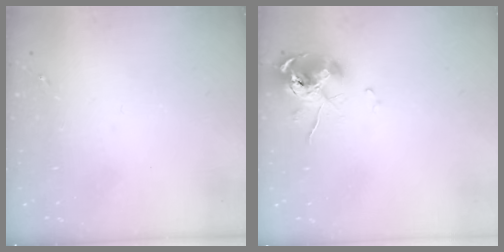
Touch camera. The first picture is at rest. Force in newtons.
{"total": 10.3, "press": 10.2, "slide": 1.1}